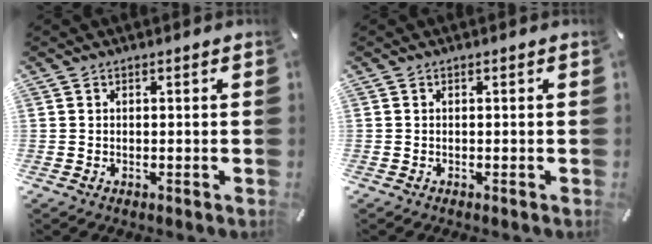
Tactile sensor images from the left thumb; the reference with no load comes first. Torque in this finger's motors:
{"motor_torque": [-0.06, 0.06, 0.00, 0.00, 0.00]}